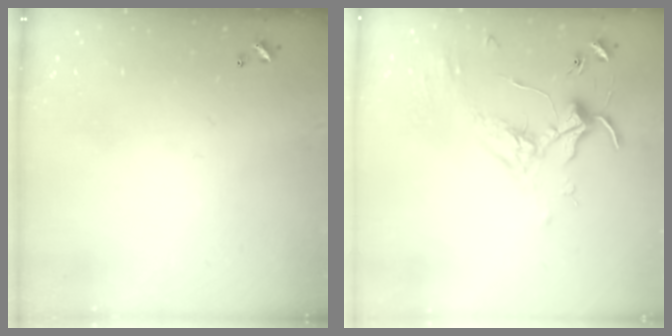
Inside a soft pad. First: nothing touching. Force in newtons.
{"total": 1.8, "press": 1.8, "slide": 0.4}